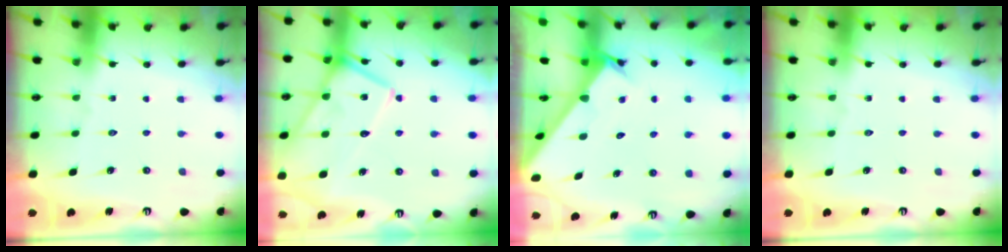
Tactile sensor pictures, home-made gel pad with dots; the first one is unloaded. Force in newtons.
{"total": 15.1, "press": 15.0, "slide": 1.4}
{"total": 2.4, "press": 2.4, "slide": 0.2}
{"total": 0.0}